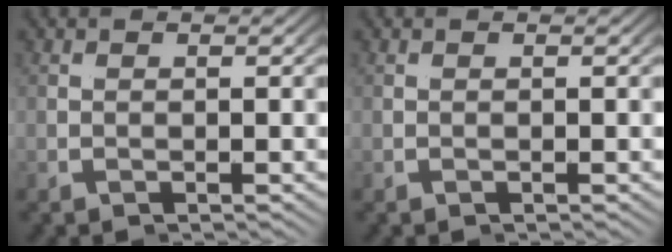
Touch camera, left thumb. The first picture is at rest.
{"total": 0.0}